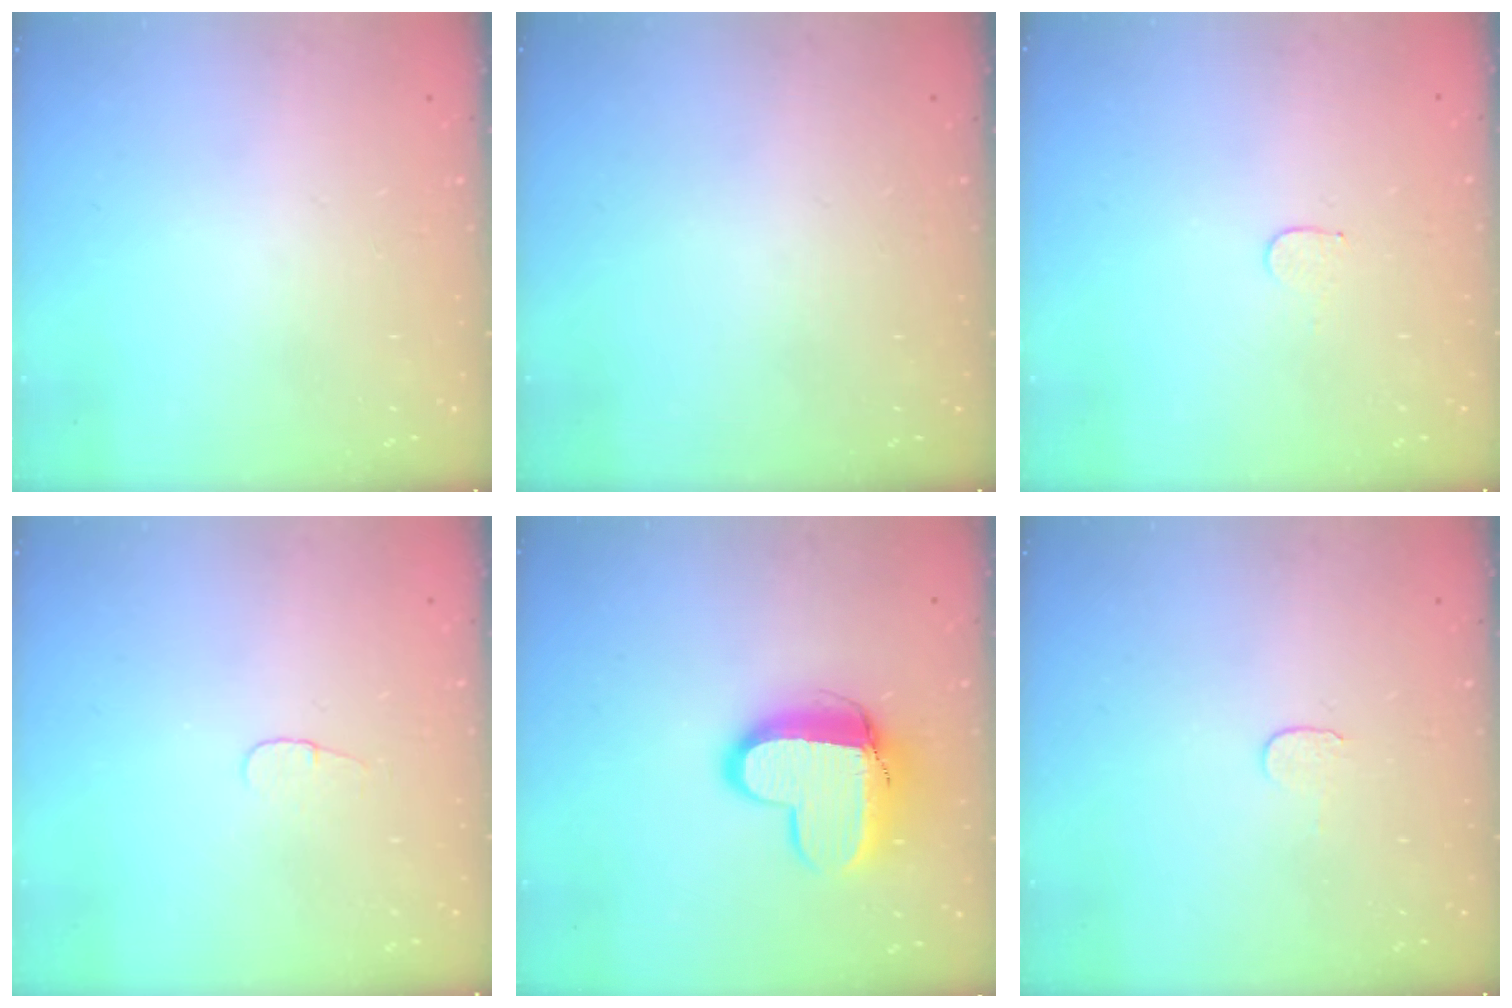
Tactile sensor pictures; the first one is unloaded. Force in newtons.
{"total": 0.0}
{"total": 3.7, "press": 3.7, "slide": 0.3}
{"total": 3.4, "press": 3.3, "slide": 0.4}
{"total": 12.5, "press": 12.5, "slide": 1.0}
{"total": 3.8, "press": 3.8, "slide": 0.4}